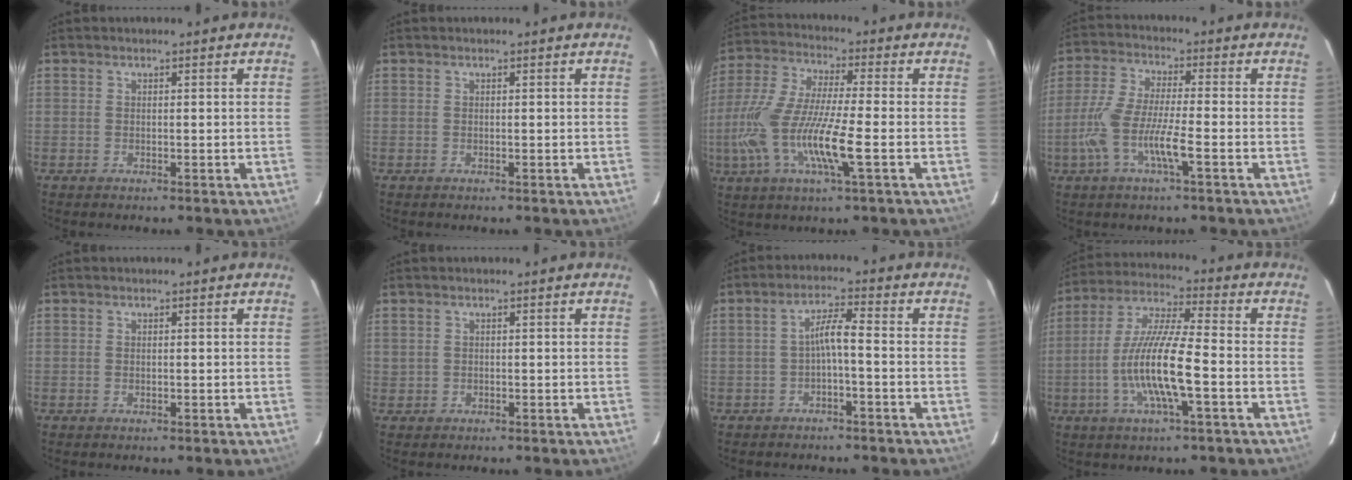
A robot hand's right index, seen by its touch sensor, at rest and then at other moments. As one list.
[{"total": 0.0}, {"total": 16.7, "force": [-4.3, 2.6, 15.9], "torque": [-0.325, -0.016, -0.088]}, {"total": 10.4, "force": [-3.6, 1.4, 9.7], "torque": [-0.208, -0.006, -0.069]}, {"total": 0.0}, {"total": 0.7, "force": [0.1, 0.7, 0.1], "torque": [0.001, 0.002, 0.003]}, {"total": 3.7, "force": [-1.4, 0.2, 3.4], "torque": [-0.071, 0.011, -0.024]}, {"total": 13.5, "force": [-3.7, 1.6, 12.9], "torque": [-0.259, -0.005, -0.072]}]